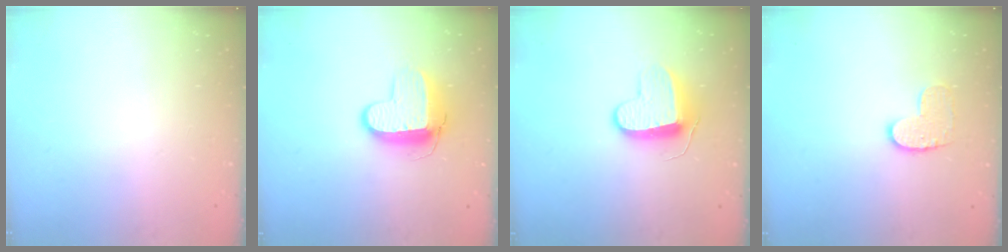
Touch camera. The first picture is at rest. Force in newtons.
{"total": 10.3, "press": 10.2, "slide": 1.0}
{"total": 10.2, "press": 10.2, "slide": 0.3}
{"total": 7.9, "press": 7.9, "slide": 0.3}